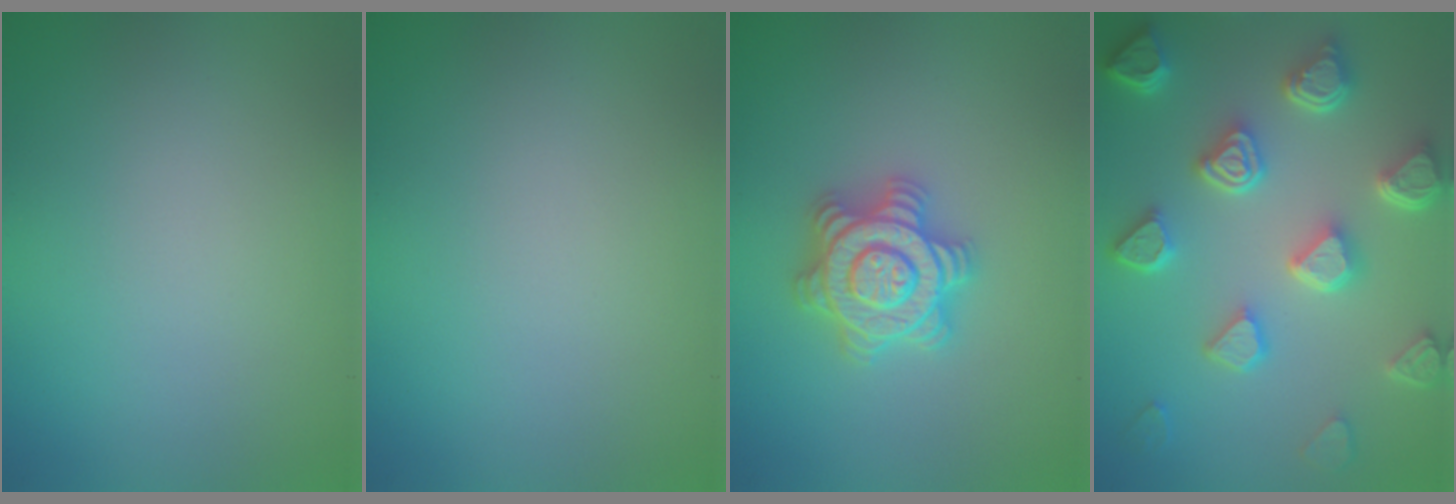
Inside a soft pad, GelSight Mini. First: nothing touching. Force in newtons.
{"total": 0.0}
{"total": 4.9, "press": 4.8, "slide": 0.8}
{"total": 7.2, "press": 5.8, "slide": 4.3}